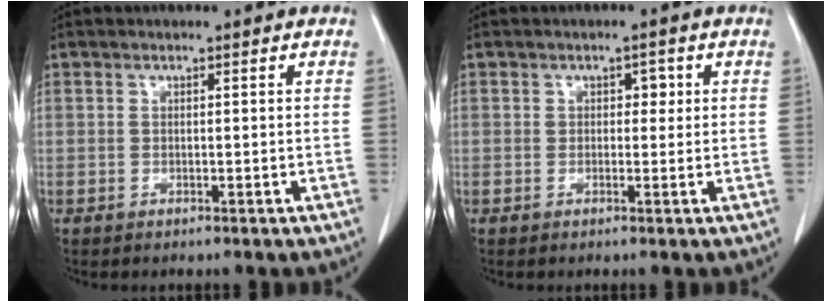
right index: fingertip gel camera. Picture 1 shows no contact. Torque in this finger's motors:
{"motor_torque": [0.03, 0.05, 0.01, 0.00]}